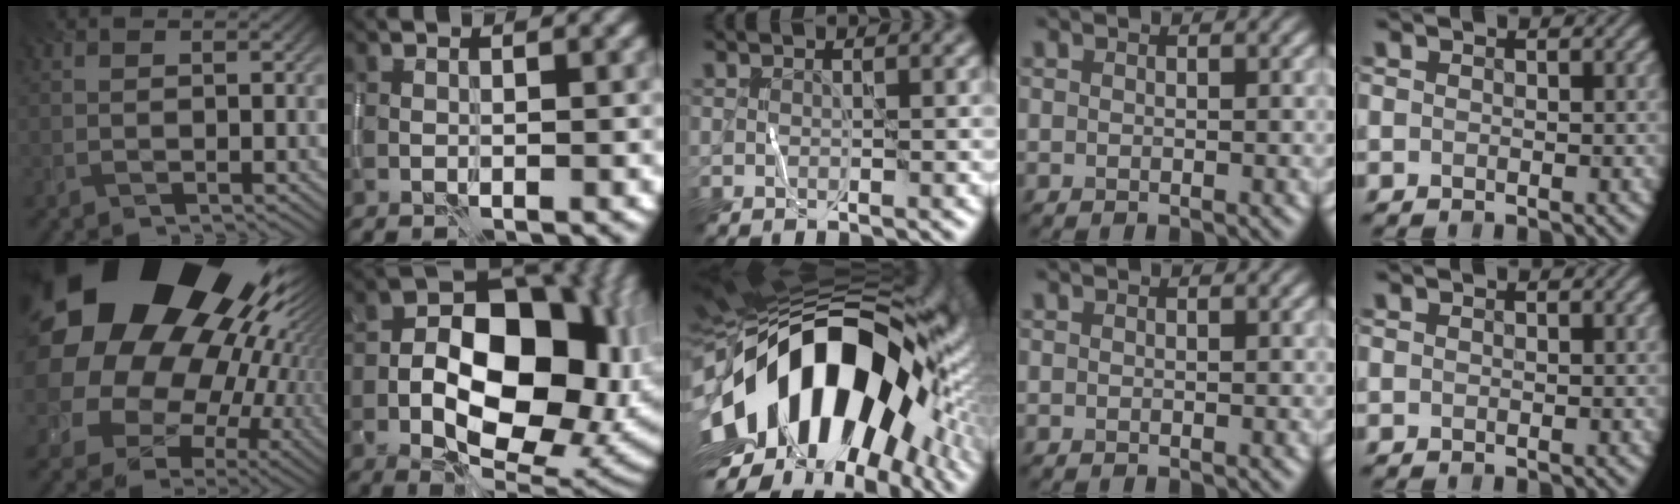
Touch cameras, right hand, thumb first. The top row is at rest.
{"thumb": {"total": 26.0, "force": [9.0, 20.2, 13.7], "torque": [-0.262, -0.024, 0.135]}, "index": {"total": 16.0, "force": [-0.5, 10.0, 12.5], "torque": [-0.159, -0.002, -0.008]}, "middle": {"total": 20.6, "force": [-1.9, 12.2, 16.5], "torque": [-0.287, -0.006, -0.039]}}